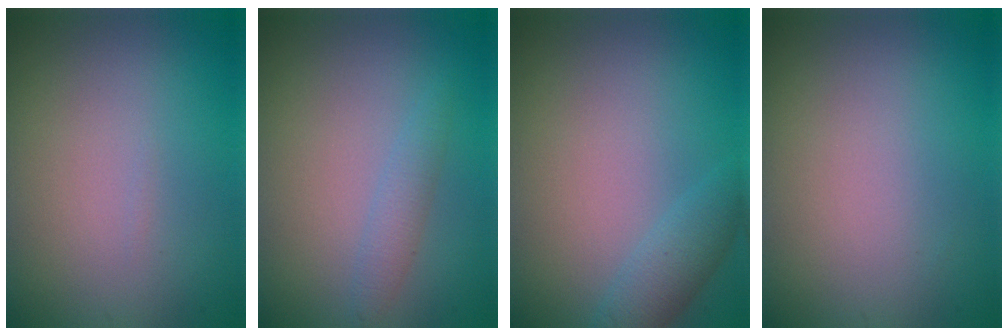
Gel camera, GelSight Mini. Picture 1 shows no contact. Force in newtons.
{"total": 1.5, "press": 1.5, "slide": 0.0}
{"total": 2.4, "press": 2.4, "slide": 0.1}
{"total": 0.0}